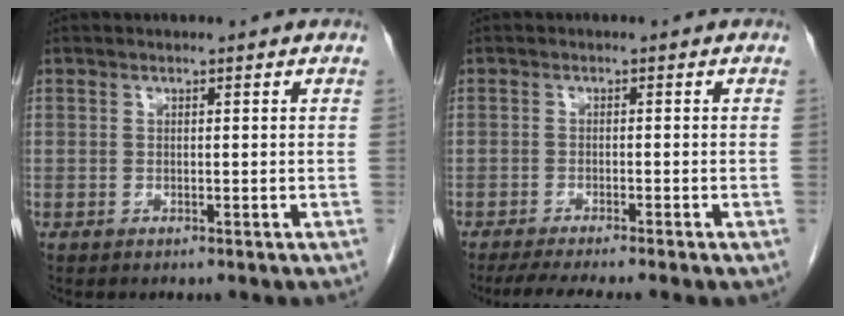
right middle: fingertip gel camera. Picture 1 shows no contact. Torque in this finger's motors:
{"motor_torque": [1.09, -1.05, 0.13, 0.07]}